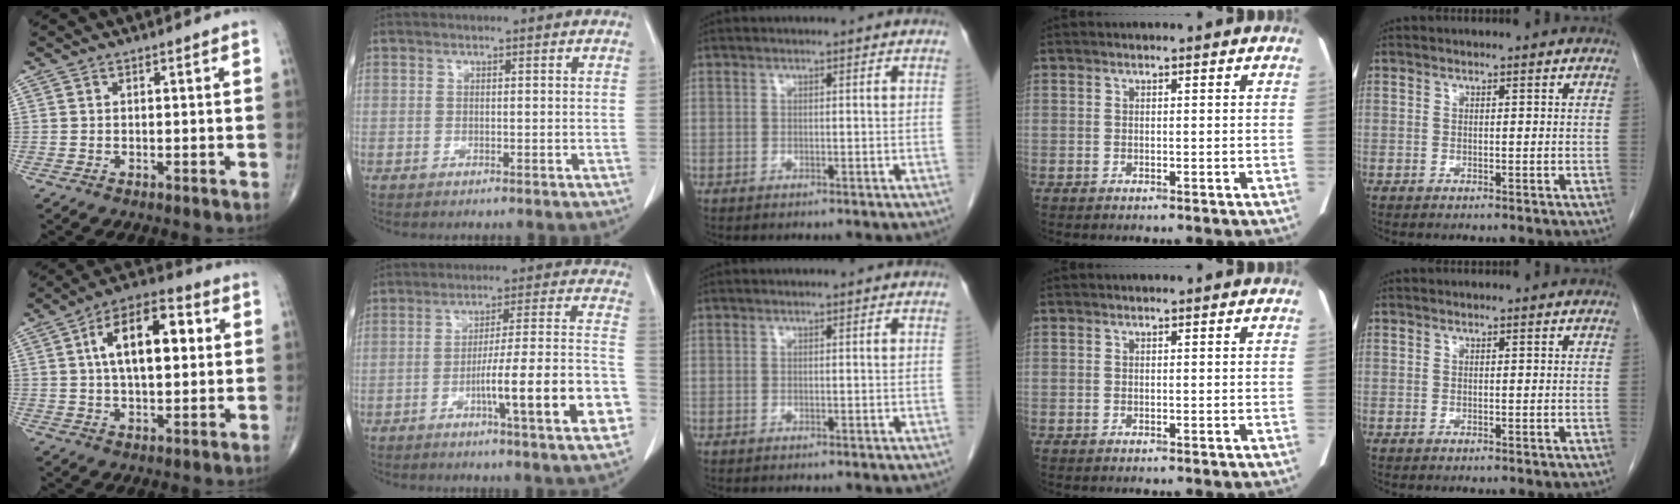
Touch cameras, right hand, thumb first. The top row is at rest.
{"thumb": {"total": 14.5, "force": [2.8, 7.2, 12.2], "torque": [-0.186, 0.018, 0.041]}, "index": {"total": 15.9, "force": [-5.8, 0.4, 14.8], "torque": [-0.200, 0.008, -0.085]}}